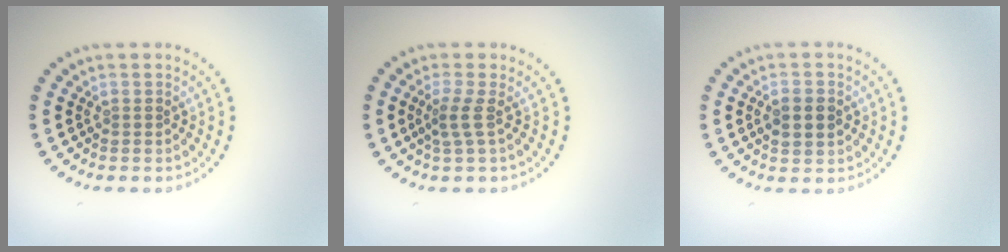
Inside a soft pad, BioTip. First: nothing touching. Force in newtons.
{"total": 1.9, "press": 1.1, "slide": 1.5}
{"total": 2.5, "press": 2.5, "slide": 0.1}